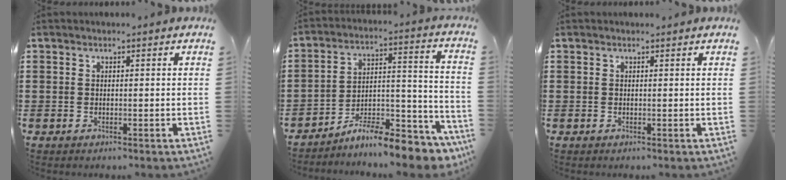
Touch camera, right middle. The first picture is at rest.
{"total": 9.5, "force": [-8.8, 1.0, 3.5], "torque": [-0.044, 0.020, -0.169]}
{"total": 0.0}